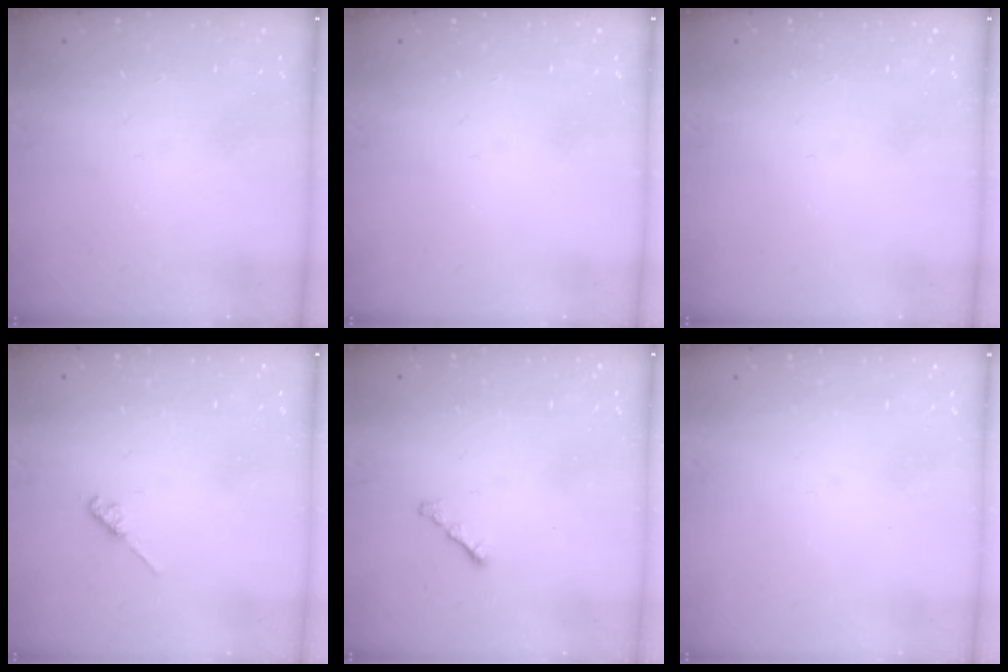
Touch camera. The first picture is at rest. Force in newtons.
{"total": 0.0}
{"total": 0.0}
{"total": 2.6, "press": 2.5, "slide": 0.4}
{"total": 1.2, "press": 1.1, "slide": 0.5}
{"total": 0.8, "press": 0.7, "slide": 0.3}